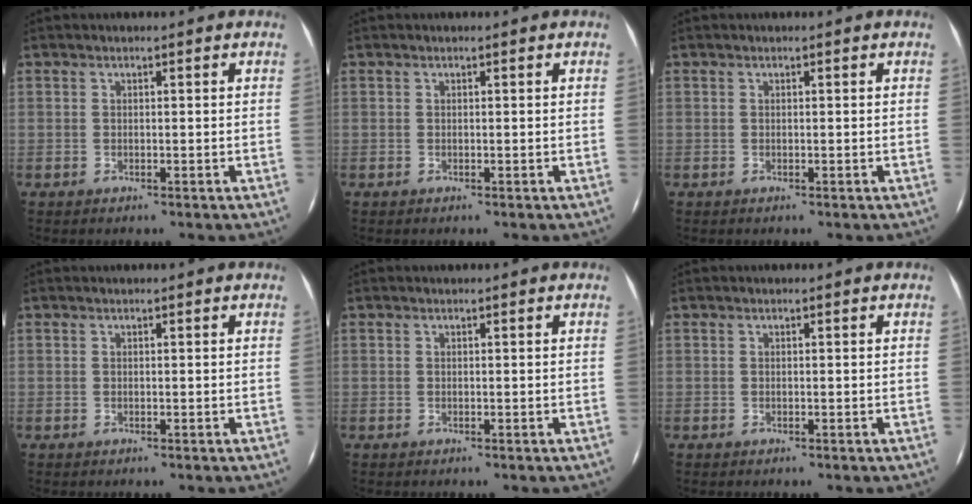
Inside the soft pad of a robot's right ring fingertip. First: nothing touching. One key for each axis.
{"total": 0.0}
{"total": 0.0}
{"total": 0.0}
{"total": 0.0}
{"total": 0.0}